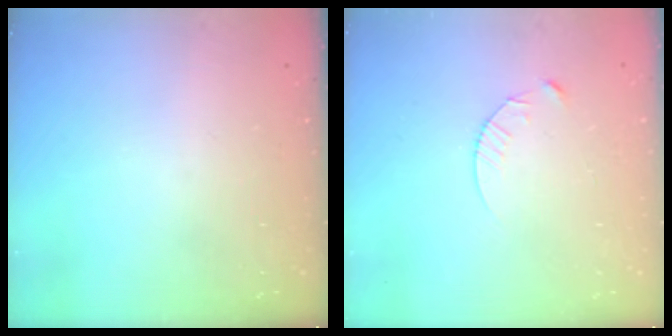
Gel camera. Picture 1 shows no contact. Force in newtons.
{"total": 4.7, "press": 4.7, "slide": 0.6}